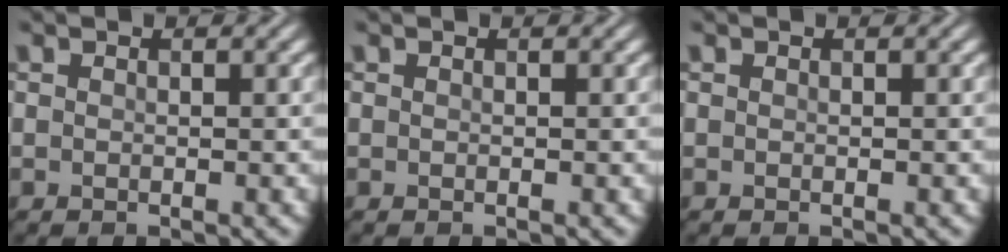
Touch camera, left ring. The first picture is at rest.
{"total": 0.0}
{"total": 0.0}